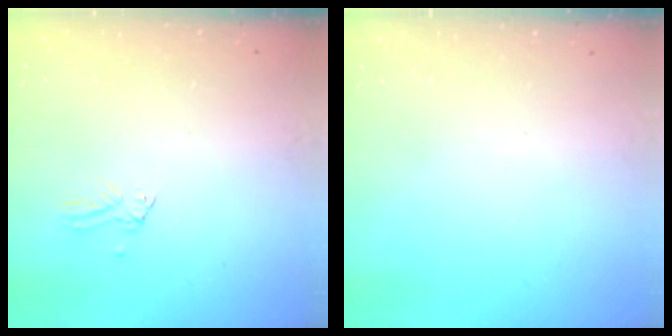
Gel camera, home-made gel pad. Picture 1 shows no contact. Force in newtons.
{"total": 0.0}